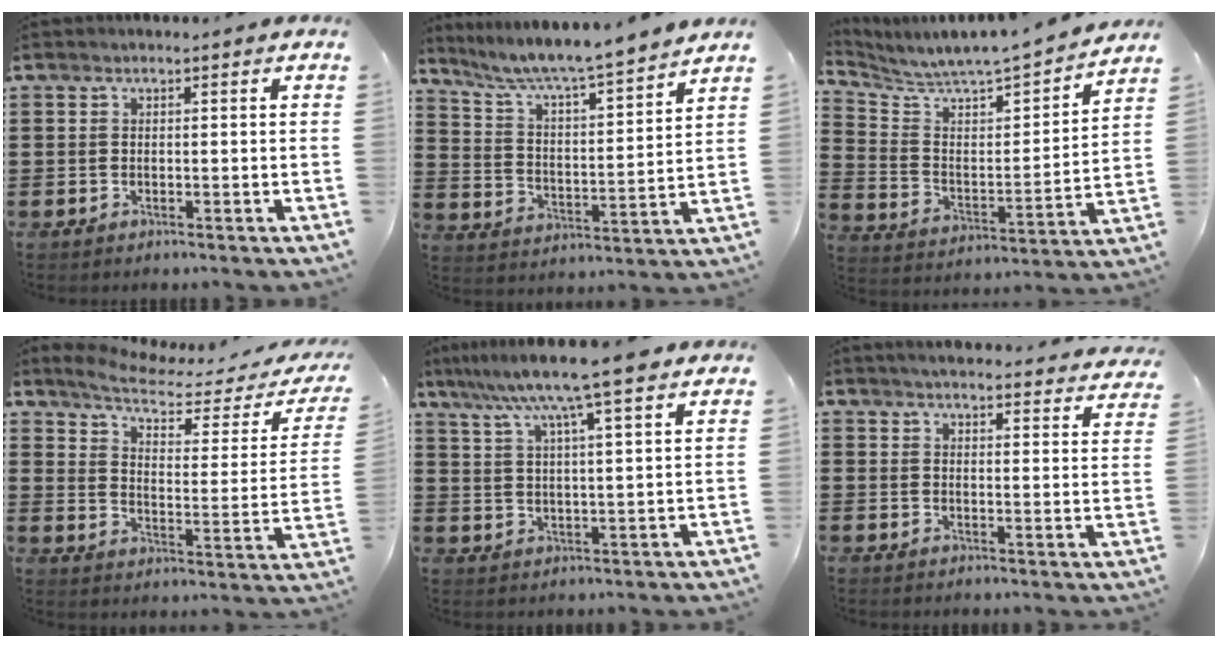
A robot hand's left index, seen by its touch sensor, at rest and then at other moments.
{"total": 5.9, "force": [5.5, -0.6, 2.0], "torque": [-0.064, -0.041, 0.086]}
{"total": 4.5, "force": [4.5, 0.1, 0.7], "torque": [-0.045, -0.057, 0.066]}
{"total": 5.9, "force": [4.6, 1.2, 3.5], "torque": [-0.084, -0.026, 0.073]}
{"total": 9.4, "force": [7.2, -0.2, 6.0], "torque": [-0.130, -0.028, 0.118]}
{"total": 3.6, "force": [3.6, -0.3, 0.7], "torque": [-0.028, -0.024, 0.061]}